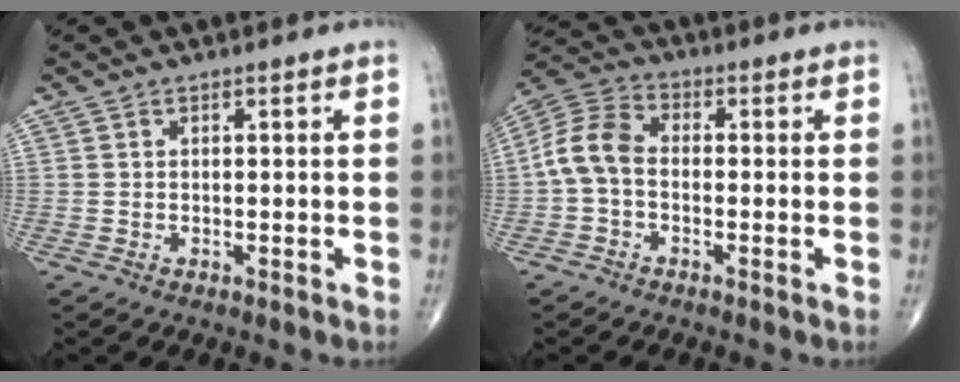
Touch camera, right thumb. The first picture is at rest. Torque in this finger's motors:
{"motor_torque": [-0.02, 0.11, 0.43, -0.38, 0.16]}